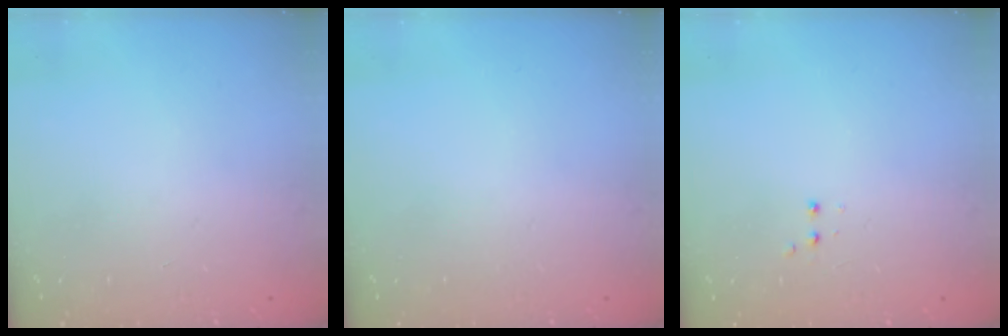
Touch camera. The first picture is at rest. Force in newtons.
{"total": 0.0}
{"total": 2.8, "press": 2.8, "slide": 0.6}